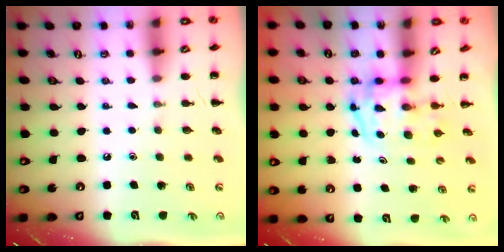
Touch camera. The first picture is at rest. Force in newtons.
{"total": 3.8, "press": 3.7, "slide": 0.6}